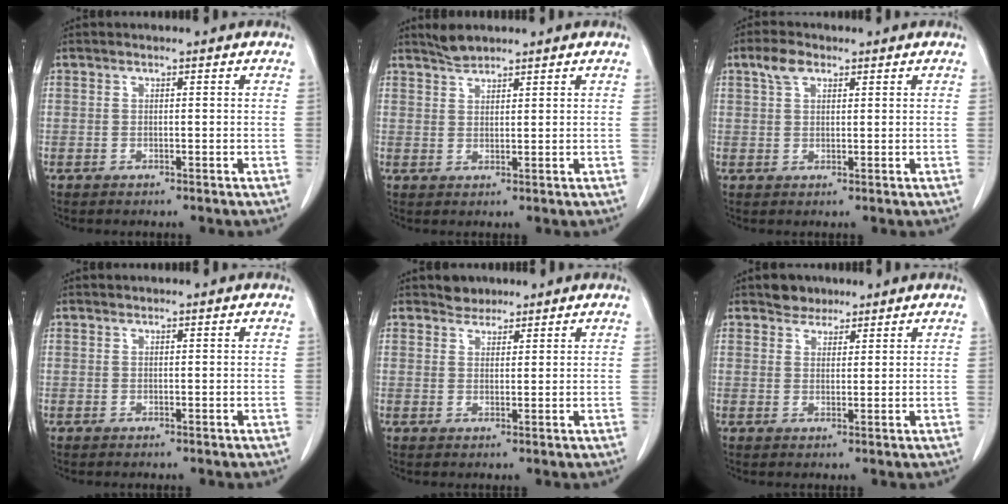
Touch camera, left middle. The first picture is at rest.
{"total": 2.5, "force": [2.4, 0.3, 0.6], "torque": [-0.014, 0.003, 0.047]}
{"total": 3.1, "force": [1.8, 1.6, 1.9], "torque": [-0.044, 0.012, 0.038]}
{"total": 0.0}
{"total": 2.3, "force": [2.0, 1.1, 0.0], "torque": [0.000, 0.003, 0.031]}
{"total": 3.0, "force": [2.4, 1.7, 0.3], "torque": [-0.005, 0.005, 0.038]}